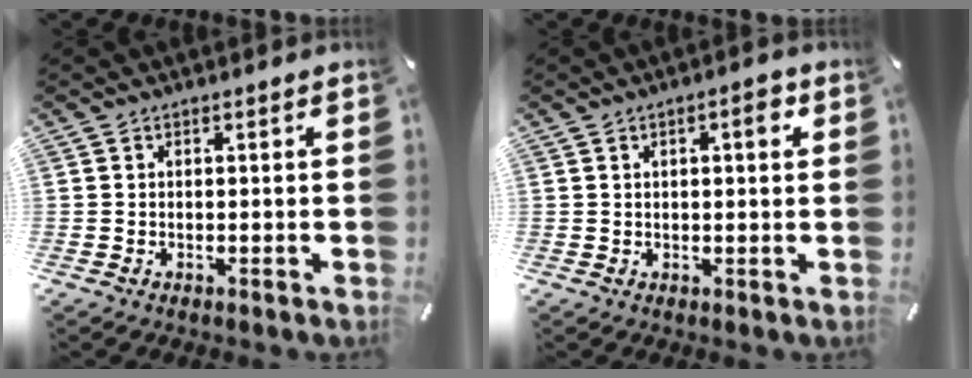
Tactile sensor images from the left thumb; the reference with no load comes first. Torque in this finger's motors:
{"motor_torque": [-0.01, 0.07, 0.11, -0.07, 0.02]}